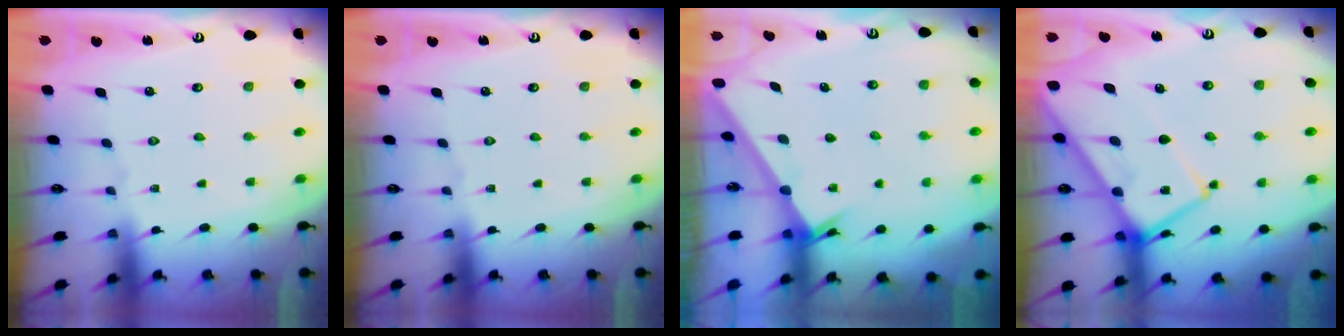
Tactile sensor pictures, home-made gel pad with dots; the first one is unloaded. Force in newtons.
{"total": 0.0}
{"total": 2.4, "press": 2.4, "slide": 0.2}
{"total": 15.3, "press": 15.2, "slide": 1.6}